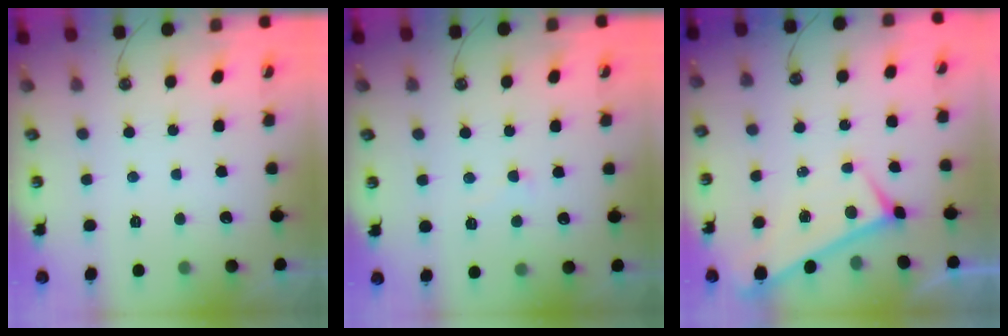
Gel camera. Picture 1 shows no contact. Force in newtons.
{"total": 5.0, "press": 4.9, "slide": 0.6}
{"total": 0.0}